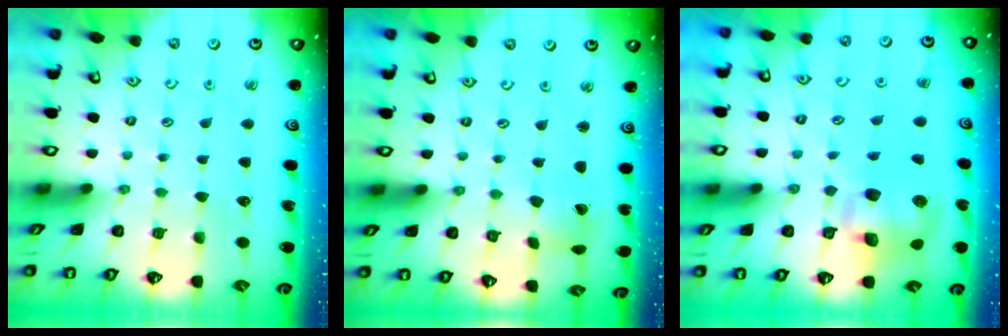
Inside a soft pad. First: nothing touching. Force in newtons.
{"total": 1.4, "press": 1.4, "slide": 0.2}
{"total": 10.5, "press": 10.4, "slide": 1.8}